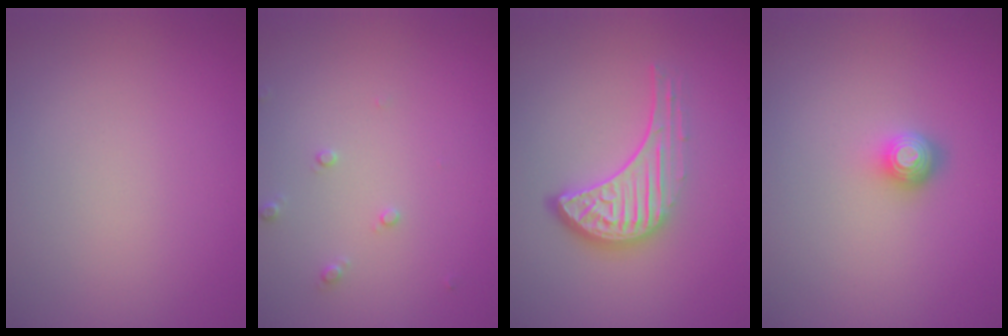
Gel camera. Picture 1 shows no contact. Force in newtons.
{"total": 1.1, "press": 1.1, "slide": 0.2}
{"total": 4.6, "press": 3.4, "slide": 3.2}
{"total": 1.9, "press": 1.4, "slide": 1.3}